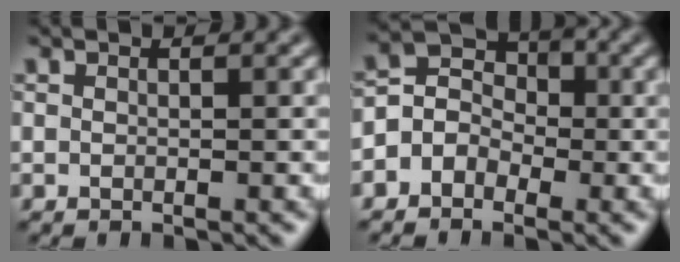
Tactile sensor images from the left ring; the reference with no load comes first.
{"total": 3.5, "force": [-1.4, 3.0, 1.2], "torque": [-0.004, 0.013, -0.040]}